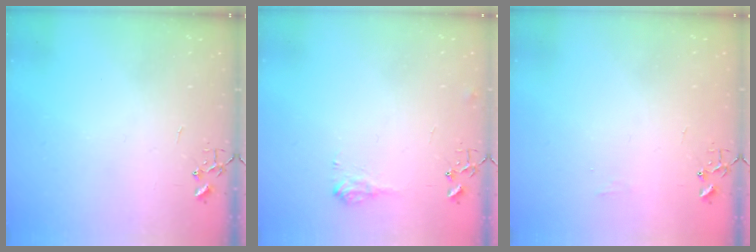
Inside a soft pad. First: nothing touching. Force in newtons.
{"total": 7.7, "press": 7.7, "slide": 0.1}
{"total": 5.1, "press": 5.1, "slide": 0.7}